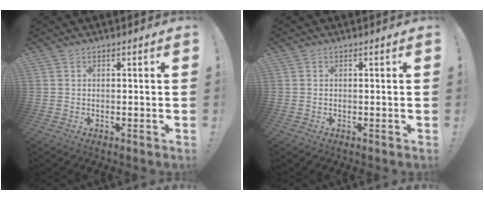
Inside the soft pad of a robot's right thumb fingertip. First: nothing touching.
{"total": 0.0}